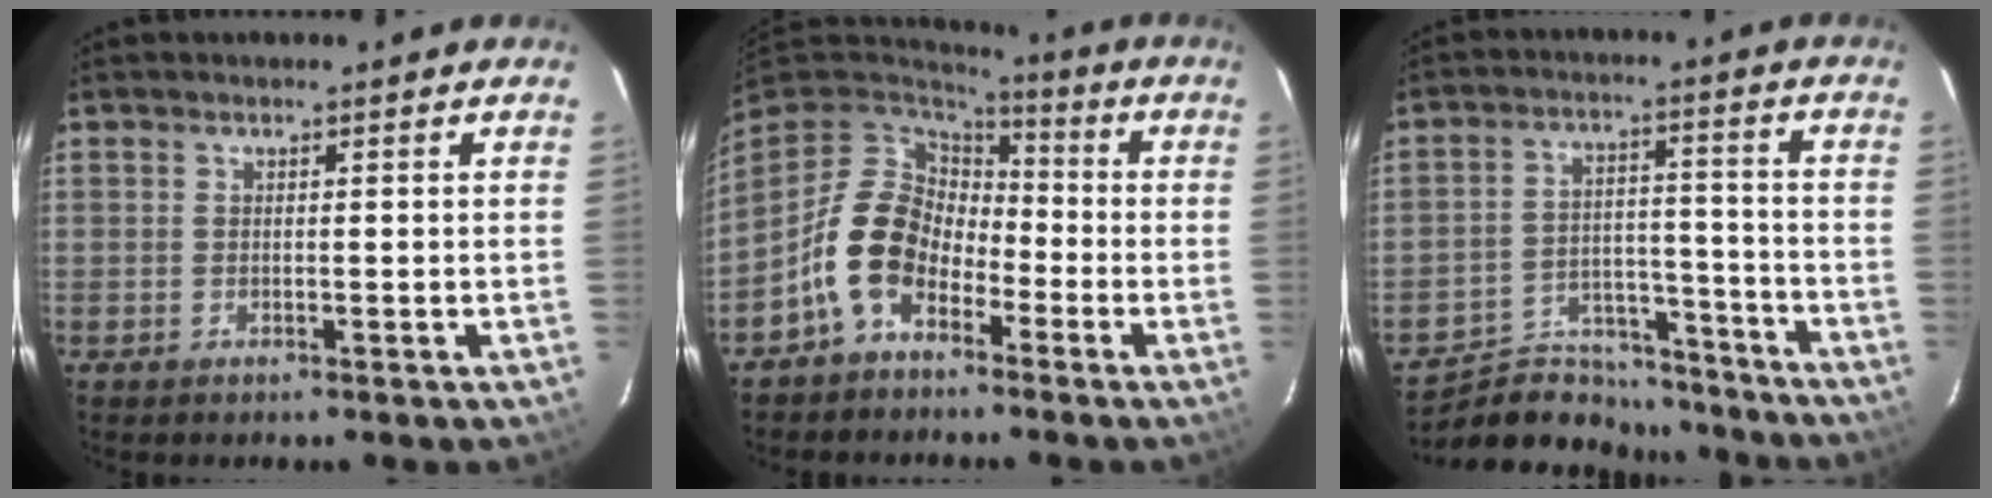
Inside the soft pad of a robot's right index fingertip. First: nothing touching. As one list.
[{"total": 11.6, "force": [-5.4, 8.1, 6.3], "torque": [-0.129, 0.018, -0.105]}, {"total": 14.4, "force": [-13.0, 5.9, 1.9], "torque": [-0.048, 0.040, -0.189]}]